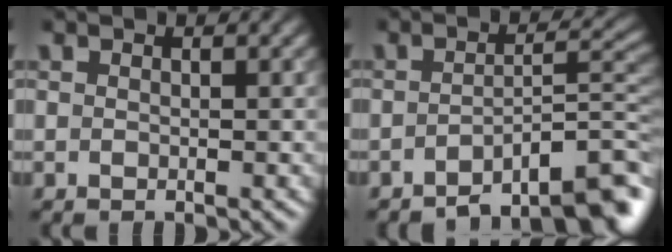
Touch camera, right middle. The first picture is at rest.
{"total": 6.8, "force": [-5.0, 1.7, 4.3], "torque": [-0.048, 0.010, -0.076]}